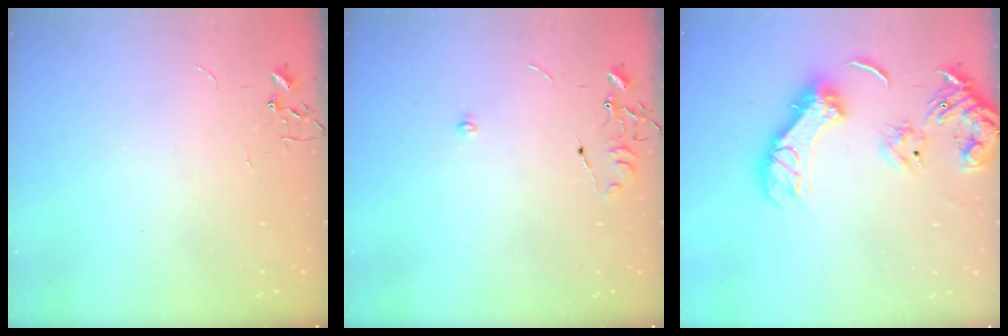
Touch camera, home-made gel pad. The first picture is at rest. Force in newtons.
{"total": 6.4, "press": 6.4, "slide": 0.7}
{"total": 16.0, "press": 15.9, "slide": 1.7}